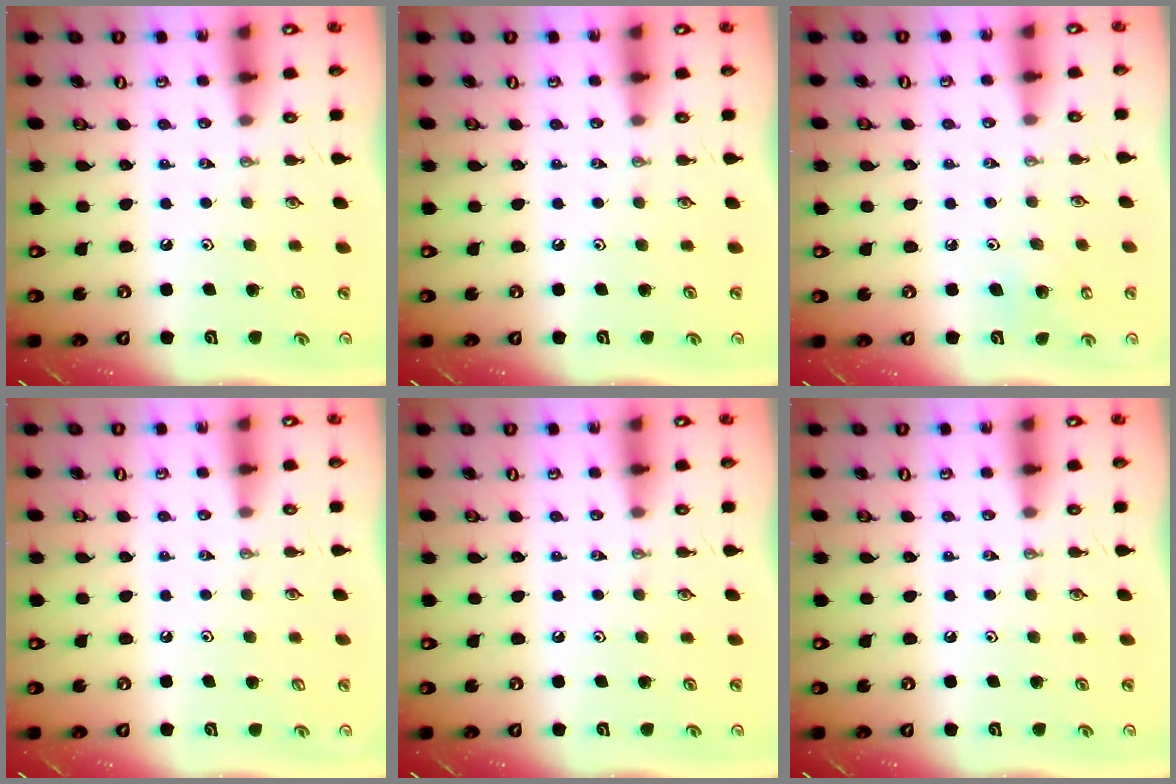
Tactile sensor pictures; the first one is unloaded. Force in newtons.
{"total": 0.0}
{"total": 6.0, "press": 6.0, "slide": 0.6}
{"total": 1.0, "press": 0.2, "slide": 1.0}
{"total": 0.0}
{"total": 0.0}